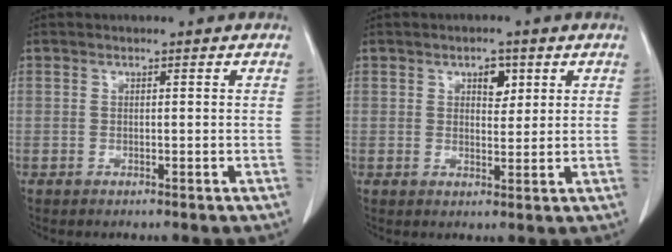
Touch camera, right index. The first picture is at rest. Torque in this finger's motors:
{"motor_torque": [0.25, 0.24, 0.05, 0.03]}